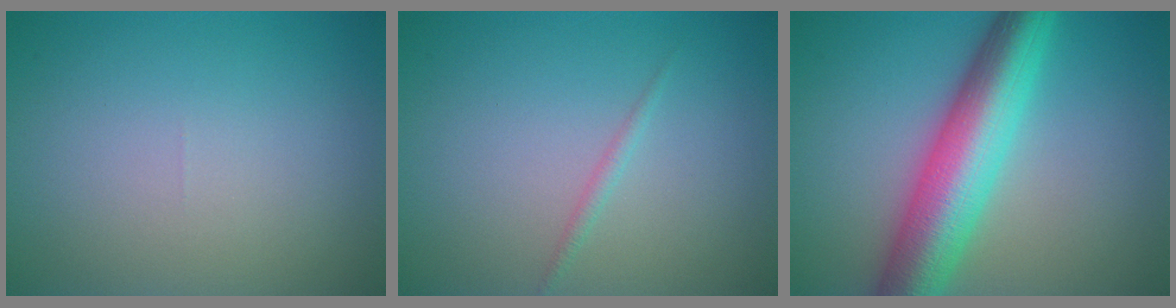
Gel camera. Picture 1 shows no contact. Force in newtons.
{"total": 0.8, "press": 0.8, "slide": 0.1}
{"total": 9.1, "press": 9.1, "slide": 0.4}